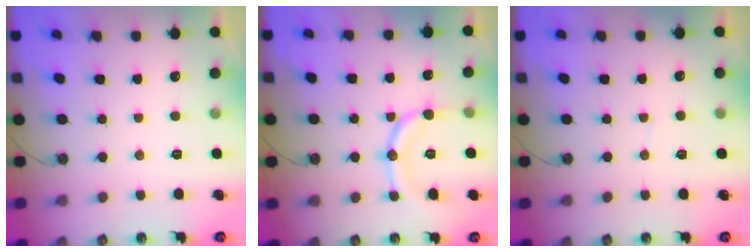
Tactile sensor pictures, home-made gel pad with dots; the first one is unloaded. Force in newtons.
{"total": 11.9, "press": 11.9, "slide": 0.6}
{"total": 2.0, "press": 2.0, "slide": 0.1}